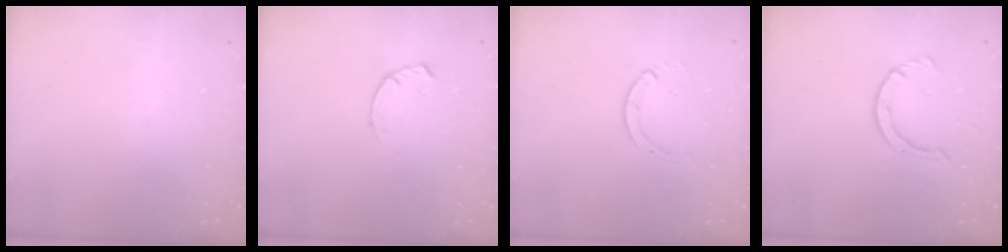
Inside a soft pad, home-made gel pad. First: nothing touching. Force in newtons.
{"total": 1.8, "press": 1.8, "slide": 0.3}
{"total": 0.0}
{"total": 2.9, "press": 2.9, "slide": 0.4}